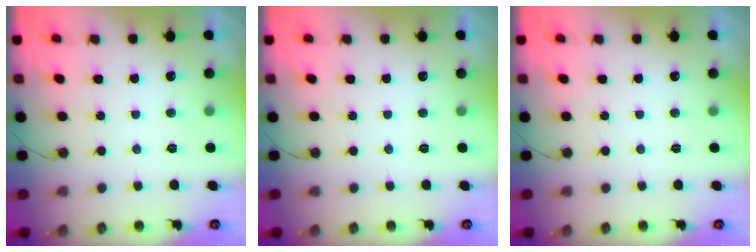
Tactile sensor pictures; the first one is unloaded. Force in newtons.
{"total": 0.0}
{"total": 0.0}